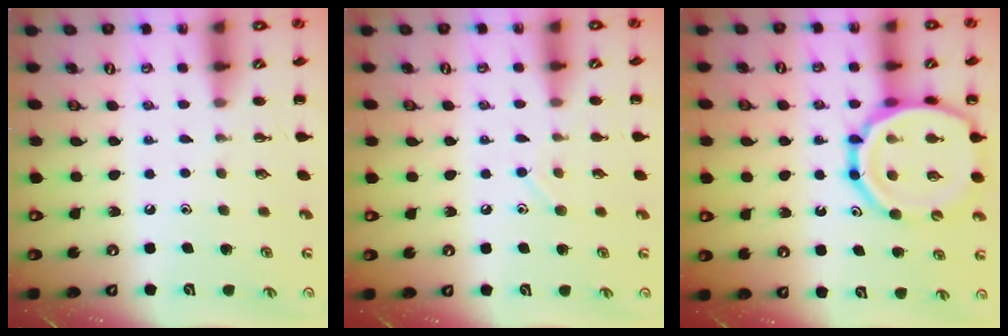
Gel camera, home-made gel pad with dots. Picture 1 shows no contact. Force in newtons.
{"total": 6.1, "press": 5.9, "slide": 1.7}
{"total": 20.1, "press": 19.8, "slide": 3.7}